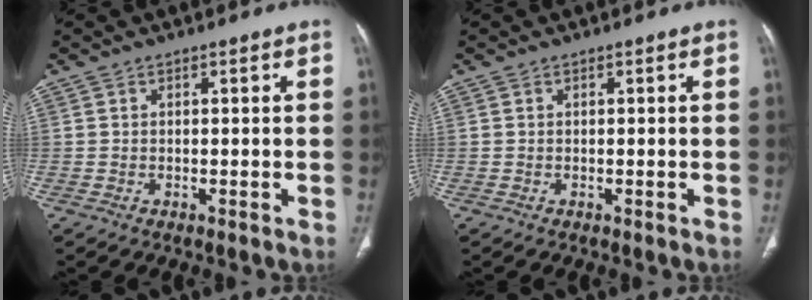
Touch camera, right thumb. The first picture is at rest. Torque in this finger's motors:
{"motor_torque": [0.09, 0.09, 0.00, 0.00, 0.00]}